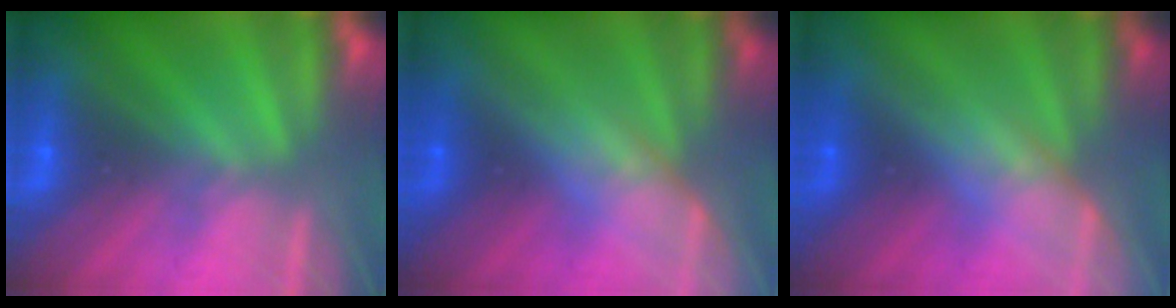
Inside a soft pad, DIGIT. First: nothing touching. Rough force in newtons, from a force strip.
{"total": 2.8}
{"total": 2.8}